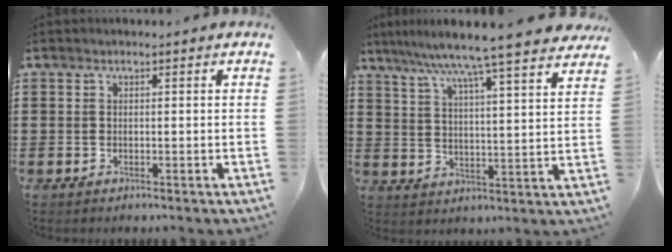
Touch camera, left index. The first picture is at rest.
{"total": 8.0, "force": [7.0, -1.3, 3.6], "torque": [-0.095, -0.045, 0.115]}